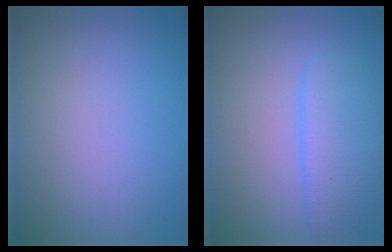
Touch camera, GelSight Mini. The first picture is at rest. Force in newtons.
{"total": 3.4, "press": 3.4, "slide": 0.1}